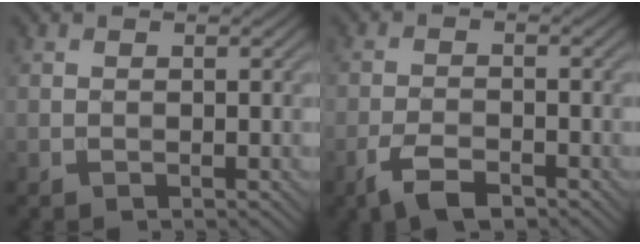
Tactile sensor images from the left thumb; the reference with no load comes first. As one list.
[{"total": 4.9, "force": [-3.2, 1.8, 3.2], "torque": [-0.063, -0.002, -0.062]}]